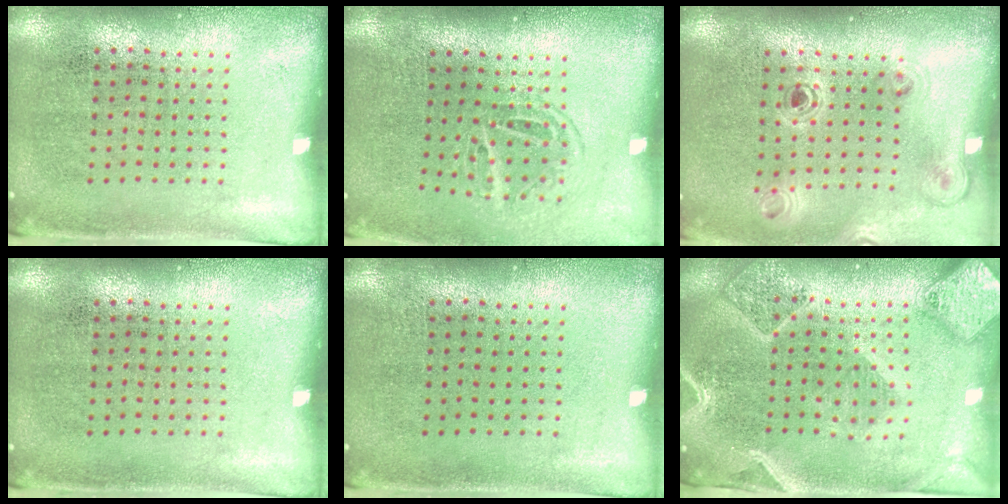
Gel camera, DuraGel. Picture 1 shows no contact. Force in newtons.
{"total": 1.5, "press": 1.0, "slide": 1.1}
{"total": 1.0, "press": 1.0, "slide": 0.1}
{"total": 0.0}
{"total": 0.0}
{"total": 2.8, "press": 2.4, "slide": 1.4}